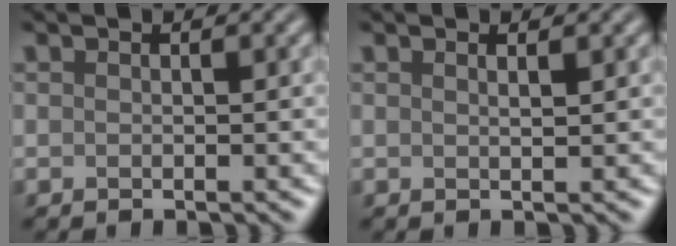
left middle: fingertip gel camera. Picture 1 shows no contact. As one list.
[{"total": 0.9, "force": [0.5, 0.3, 0.7], "torque": [-0.005, 0.001, 0.005]}]